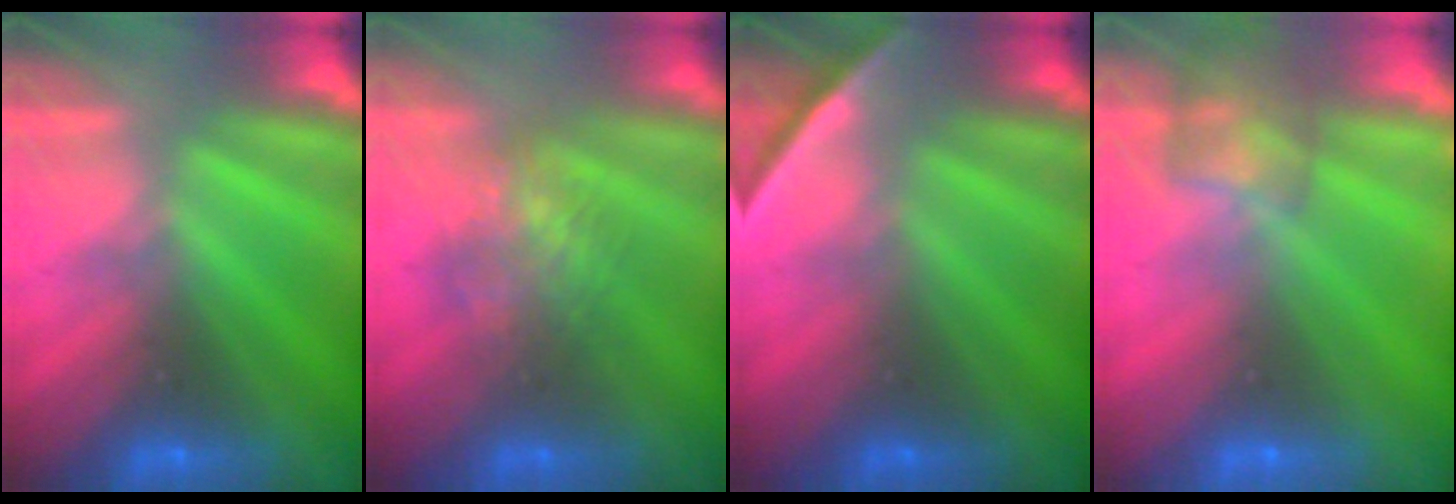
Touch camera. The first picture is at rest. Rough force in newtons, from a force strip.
{"total": 4.8}
{"total": 1.9}
{"total": 7.3}